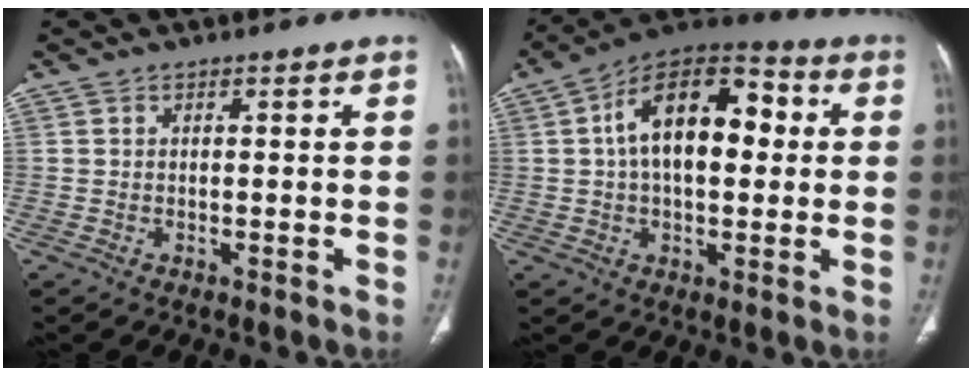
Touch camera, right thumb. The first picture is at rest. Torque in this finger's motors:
{"motor_torque": [1.09, 3.92, 0.98, -0.83, 0.17]}